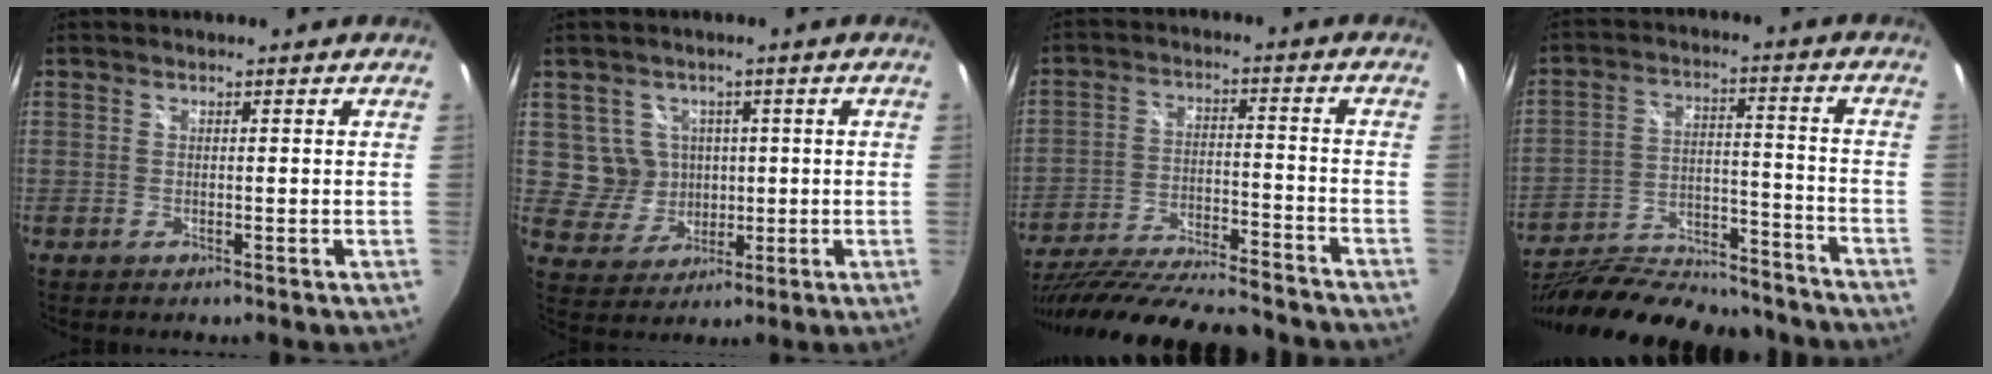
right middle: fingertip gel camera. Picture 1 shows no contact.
{"total": 5.9, "force": [0.8, 5.8, 0.9], "torque": [-0.029, 0.011, 0.026]}
{"total": 25.8, "force": [-22.3, 4.4, 12.2], "torque": [-0.229, -0.057, -0.342]}
{"total": 29.0, "force": [-24.3, 8.3, 13.4], "torque": [-0.249, -0.020, -0.352]}